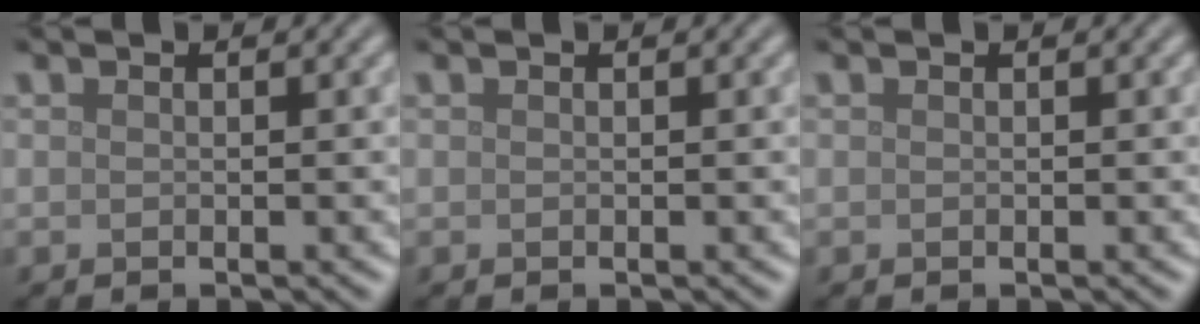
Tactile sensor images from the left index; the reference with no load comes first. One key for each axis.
{"total": 0.0}
{"total": 0.0}